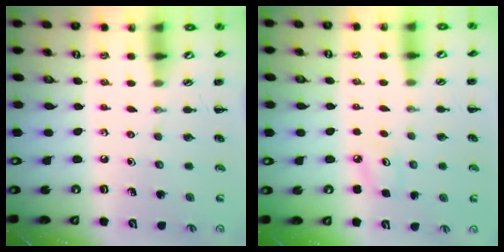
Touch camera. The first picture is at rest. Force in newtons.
{"total": 6.7, "press": 6.5, "slide": 1.8}